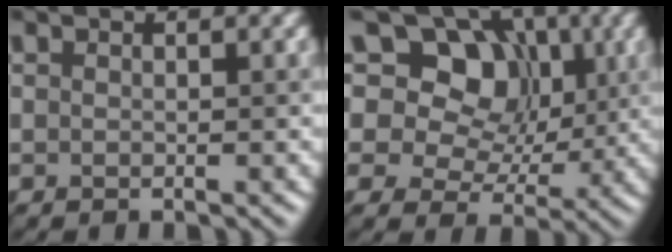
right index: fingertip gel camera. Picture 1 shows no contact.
{"total": 13.2, "force": [6.1, 8.9, 7.7], "torque": [-0.104, 0.035, 0.065]}